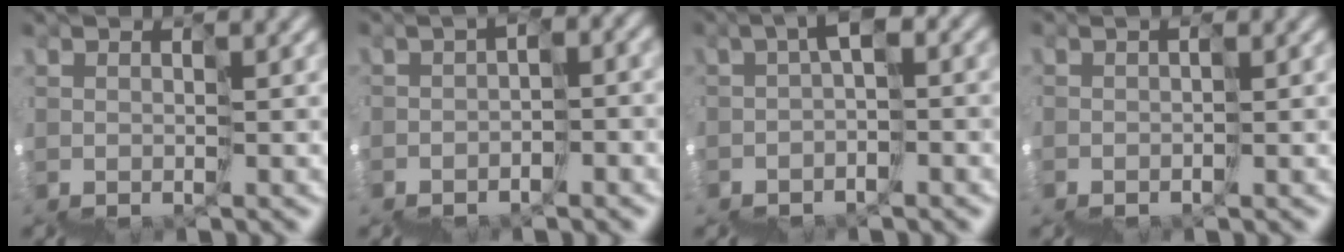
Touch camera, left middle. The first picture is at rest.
{"total": 2.9, "force": [-2.3, 1.0, 1.6], "torque": [-0.029, -0.003, -0.032]}
{"total": 1.7, "force": [-1.5, -0.2, 0.9], "torque": [-0.028, 0.006, -0.039]}
{"total": 1.3, "force": [-1.1, 0.6, 0.3], "torque": [0.000, 0.003, -0.021]}